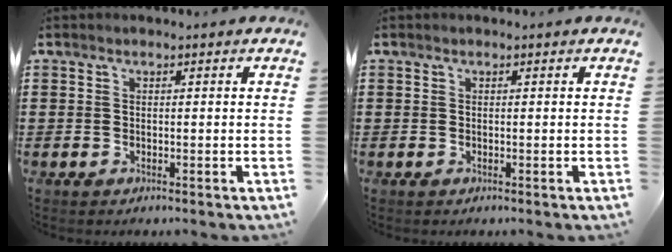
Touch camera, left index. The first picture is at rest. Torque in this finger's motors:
{"motor_torque": [0.00, 0.00, 0.00, 0.01]}